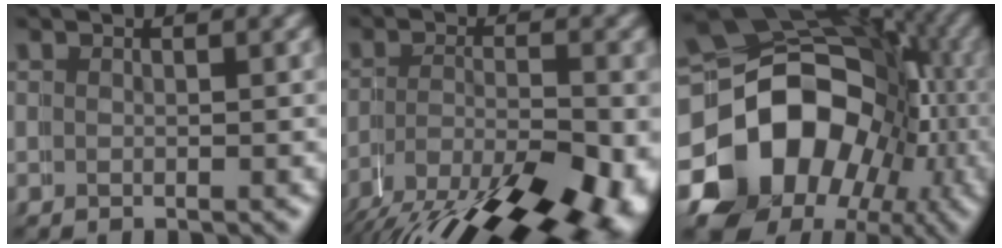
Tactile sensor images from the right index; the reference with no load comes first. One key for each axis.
{"total": 10.8, "fx": -4.6, "fy": 5.1, "fz": 8.3, "tx": -0.138, "ty": -0.045, "tz": -0.052}
{"total": 22.7, "fx": -2.8, "fy": 18.3, "fz": 13.1, "tx": -0.231, "ty": -0.059, "tz": -0.037}